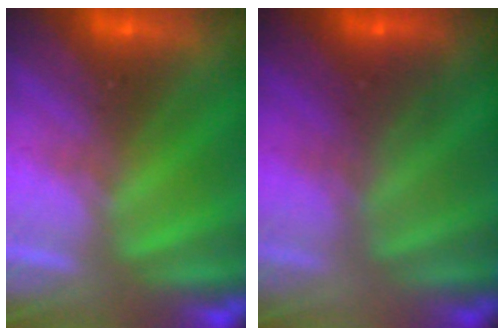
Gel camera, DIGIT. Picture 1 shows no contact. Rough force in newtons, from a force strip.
{"total": 2.0}